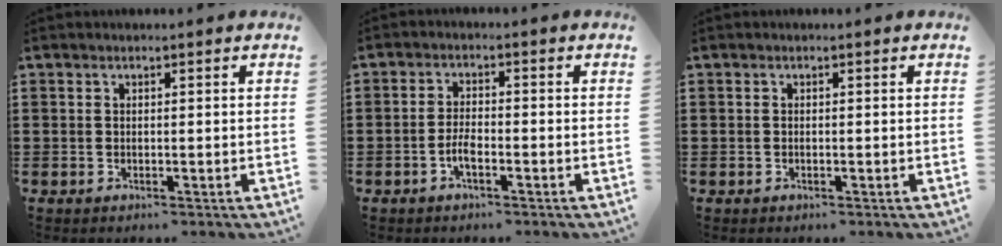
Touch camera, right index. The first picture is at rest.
{"total": 3.0, "force": [-1.5, 0.8, 2.4], "torque": [-0.057, -0.002, -0.033]}
{"total": 0.0}